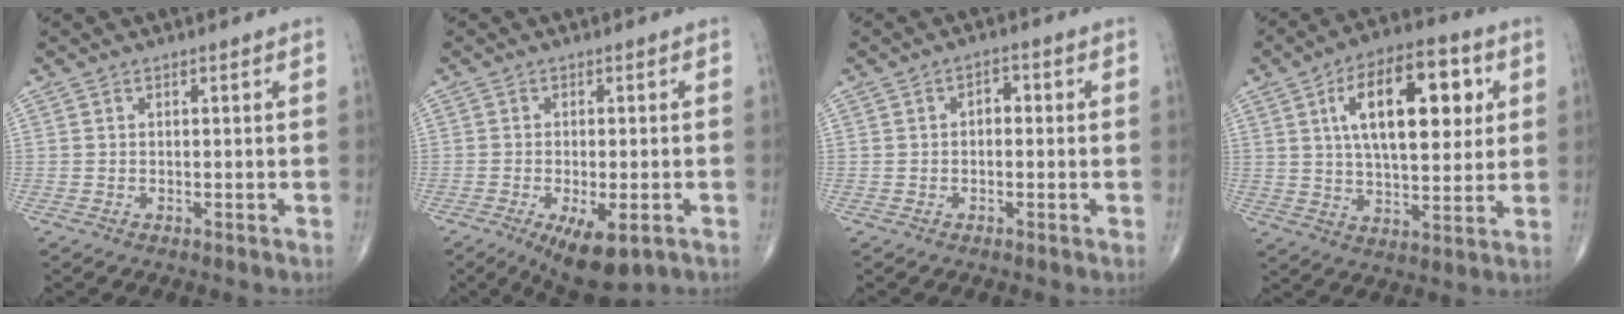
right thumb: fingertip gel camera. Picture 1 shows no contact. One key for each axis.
{"total": 9.2, "fx": -4.3, "fy": 3.6, "fz": 7.3, "tx": -0.111, "ty": -0.008, "tz": -0.063}
{"total": 2.4, "fx": 0.0, "fy": 1.6, "fz": 1.8, "tx": -0.013, "ty": 0.012, "tz": -0.008}
{"total": 18.8, "fx": 5.4, "fy": 8.8, "fz": 15.8, "tx": -0.222, "ty": -0.001, "tz": 0.082}